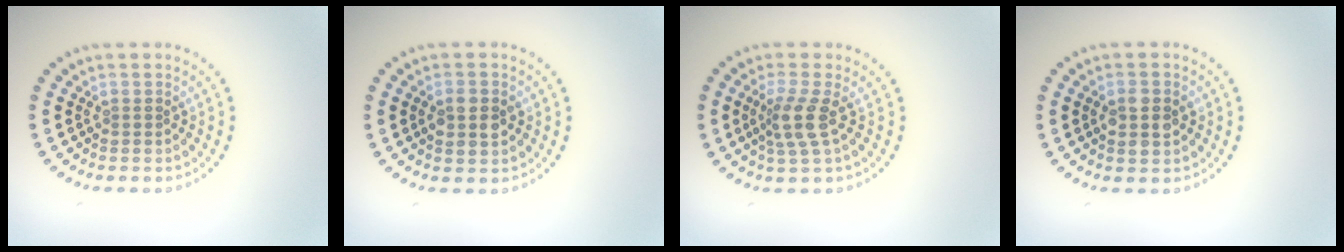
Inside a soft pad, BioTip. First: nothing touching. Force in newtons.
{"total": 2.4, "press": 2.4, "slide": 0.3}
{"total": 2.9, "press": 2.3, "slide": 1.8}
{"total": 2.4, "press": 2.4, "slide": 0.1}